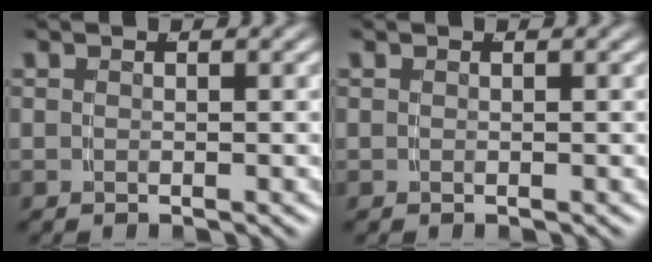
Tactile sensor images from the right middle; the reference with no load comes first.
{"total": 0.0}